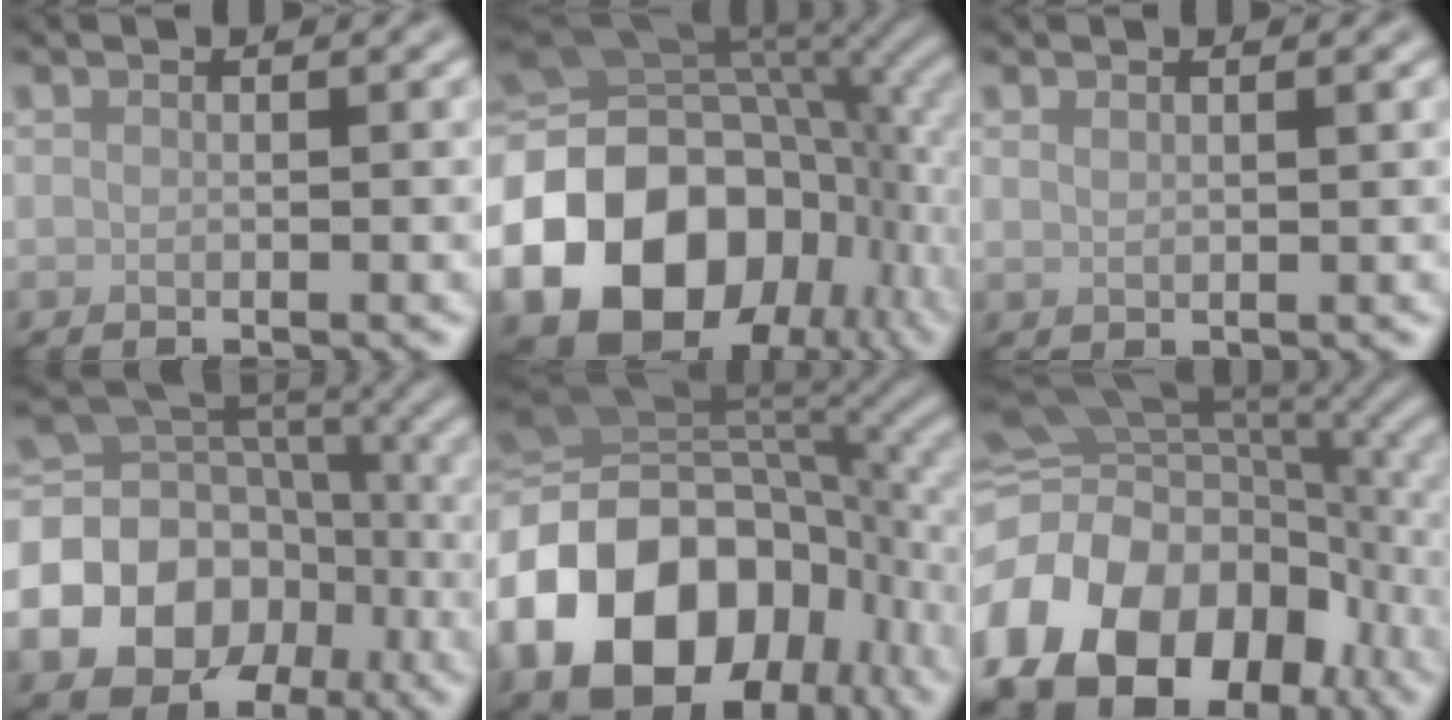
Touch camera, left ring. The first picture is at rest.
{"total": 20.8, "force": [-6.5, 15.2, 12.6], "torque": [-0.259, -0.017, -0.103]}
{"total": 1.0, "force": [0.6, 0.5, 0.6], "torque": [-0.013, -0.001, 0.016]}
{"total": 16.4, "force": [-5.3, 13.9, 6.8], "torque": [-0.138, -0.007, -0.096]}
{"total": 18.1, "force": [-5.4, 13.3, 11.1], "torque": [-0.234, -0.010, -0.099]}
{"total": 17.0, "force": [-6.5, 12.2, 9.8], "torque": [-0.236, -0.008, -0.115]}